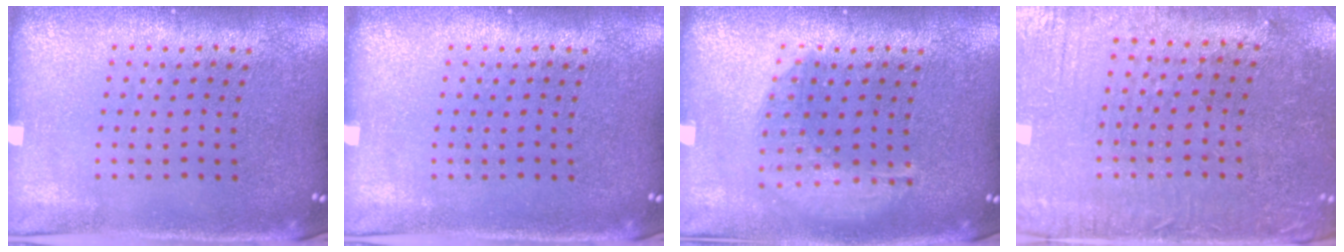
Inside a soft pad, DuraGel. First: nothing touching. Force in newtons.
{"total": 0.0}
{"total": 1.5, "press": 1.3, "slide": 0.7}
{"total": 0.7, "press": 0.6, "slide": 0.4}